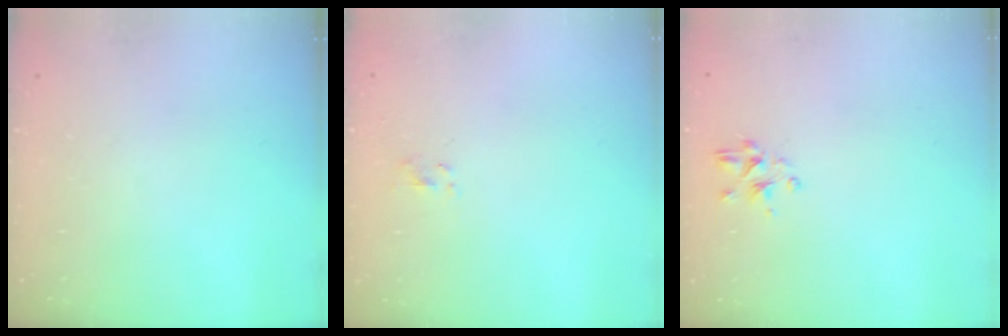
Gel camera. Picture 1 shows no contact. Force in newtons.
{"total": 0.8, "press": 0.5, "slide": 0.6}
{"total": 2.8, "press": 2.7, "slide": 0.8}